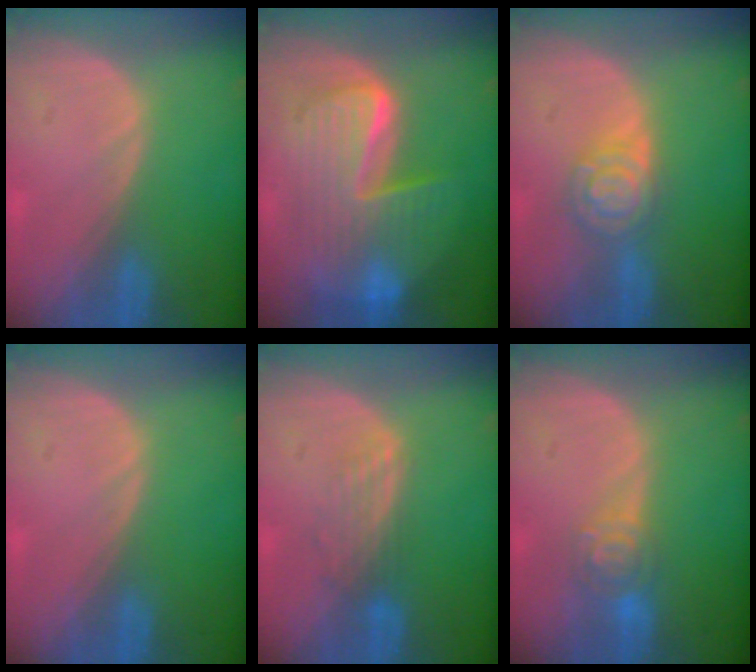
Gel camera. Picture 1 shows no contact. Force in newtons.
{"total": 10.4, "press": 10.4, "slide": 1.0}
{"total": 5.5, "press": 5.5, "slide": 0.2}
{"total": 0.0}
{"total": 3.7, "press": 3.0, "slide": 2.2}
{"total": 4.7, "press": 4.2, "slide": 2.2}